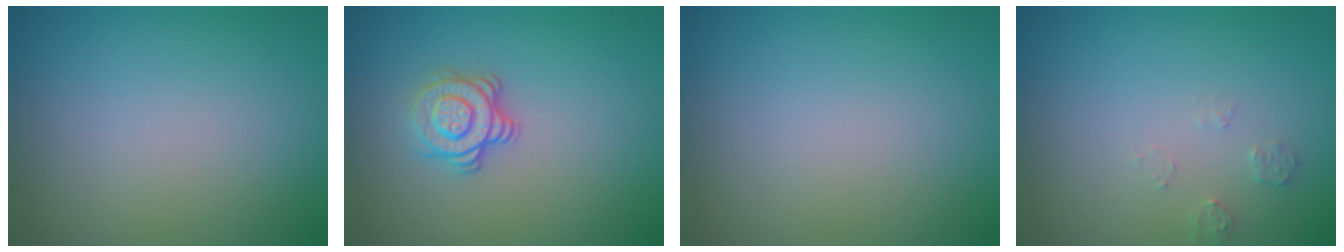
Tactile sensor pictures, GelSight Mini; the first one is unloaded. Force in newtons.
{"total": 3.2, "press": 2.5, "slide": 1.9}
{"total": 0.0}
{"total": 1.1, "press": 1.1, "slide": 0.1}